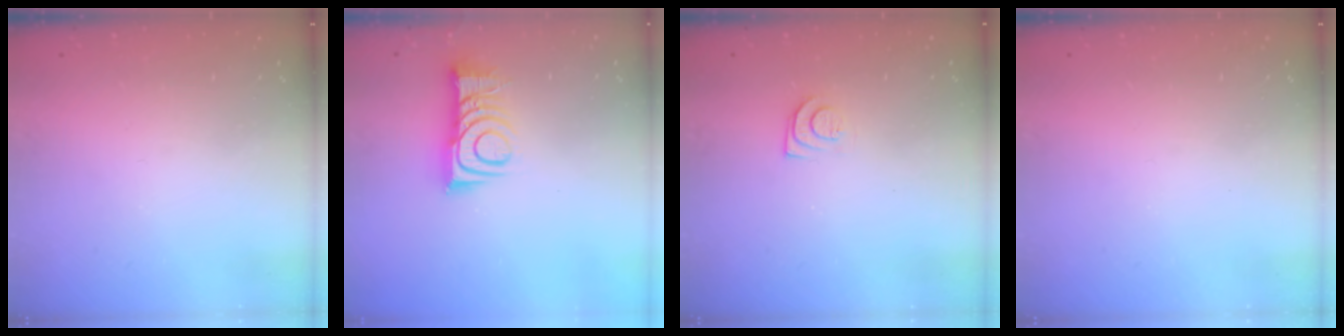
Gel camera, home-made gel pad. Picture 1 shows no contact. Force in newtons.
{"total": 10.3, "press": 10.3, "slide": 0.4}
{"total": 7.9, "press": 7.8, "slide": 0.7}
{"total": 0.0}